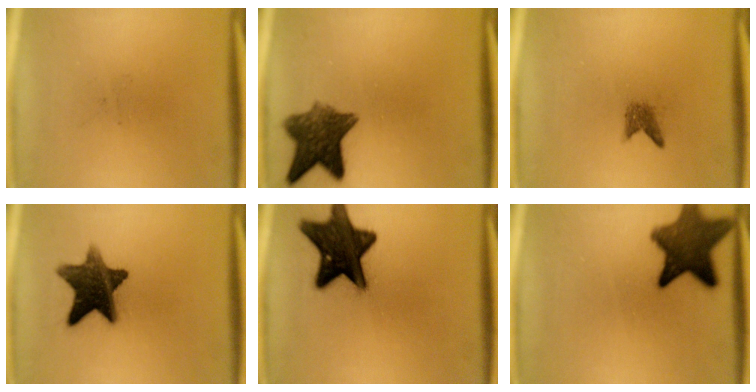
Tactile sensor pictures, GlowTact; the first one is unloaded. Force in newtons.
{"total": 8.8}
{"total": 1.7}
{"total": 12.3}
{"total": 16.6}
{"total": 11.4}